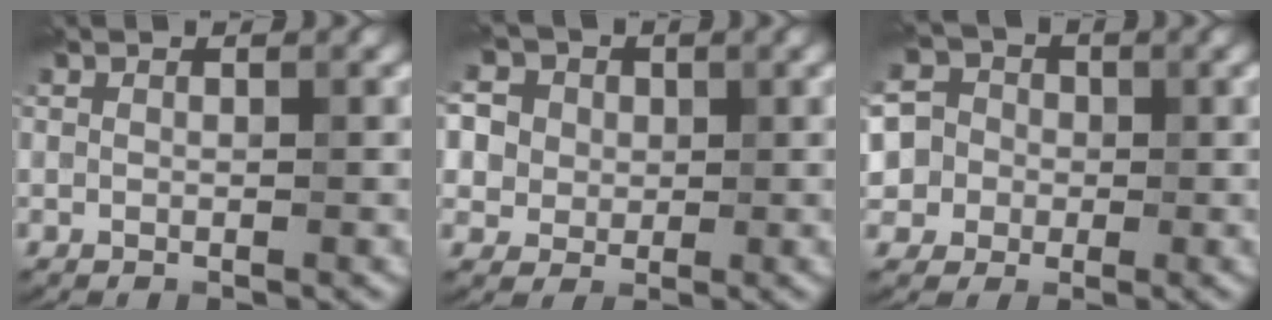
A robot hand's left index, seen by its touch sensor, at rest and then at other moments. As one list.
[{"total": 11.7, "force": [4.5, 9.5, 5.1], "torque": [-0.134, 0.035, 0.064]}, {"total": 6.5, "force": [-0.3, 6.2, 1.9], "torque": [-0.046, 0.031, -0.039]}]